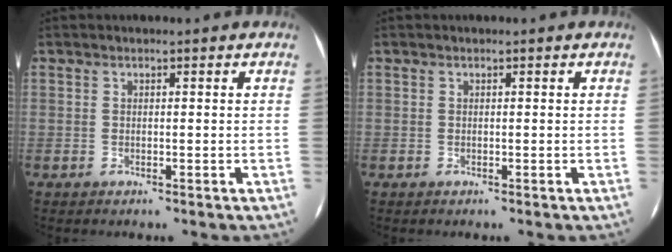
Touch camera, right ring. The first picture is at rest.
{"total": 0.0}